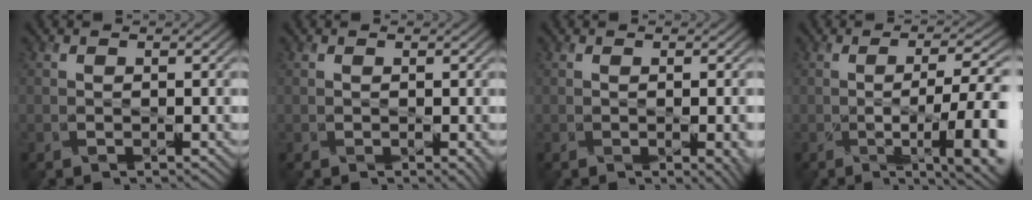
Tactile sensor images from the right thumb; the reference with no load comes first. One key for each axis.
{"total": 1.4, "fx": -0.3, "fy": 0.4, "fz": 1.3, "tx": -0.015, "ty": 0.000, "tz": -0.002}
{"total": 3.9, "fx": -1.1, "fy": 1.4, "fz": 3.5, "tx": -0.034, "ty": -0.008, "tz": 0.001}
{"total": 10.3, "fx": -2.3, "fy": 2.4, "fz": 9.7, "tx": -0.130, "ty": 0.002, "tz": -0.031}